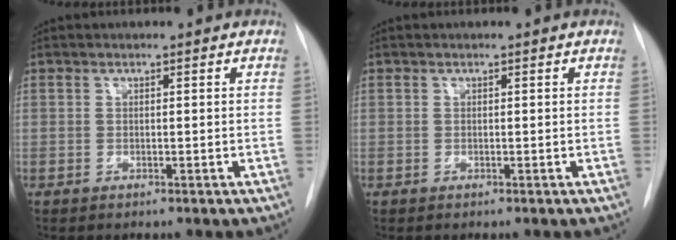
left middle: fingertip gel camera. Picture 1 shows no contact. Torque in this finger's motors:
{"motor_torque": [-0.03, -0.11, 0.03, 0.00]}